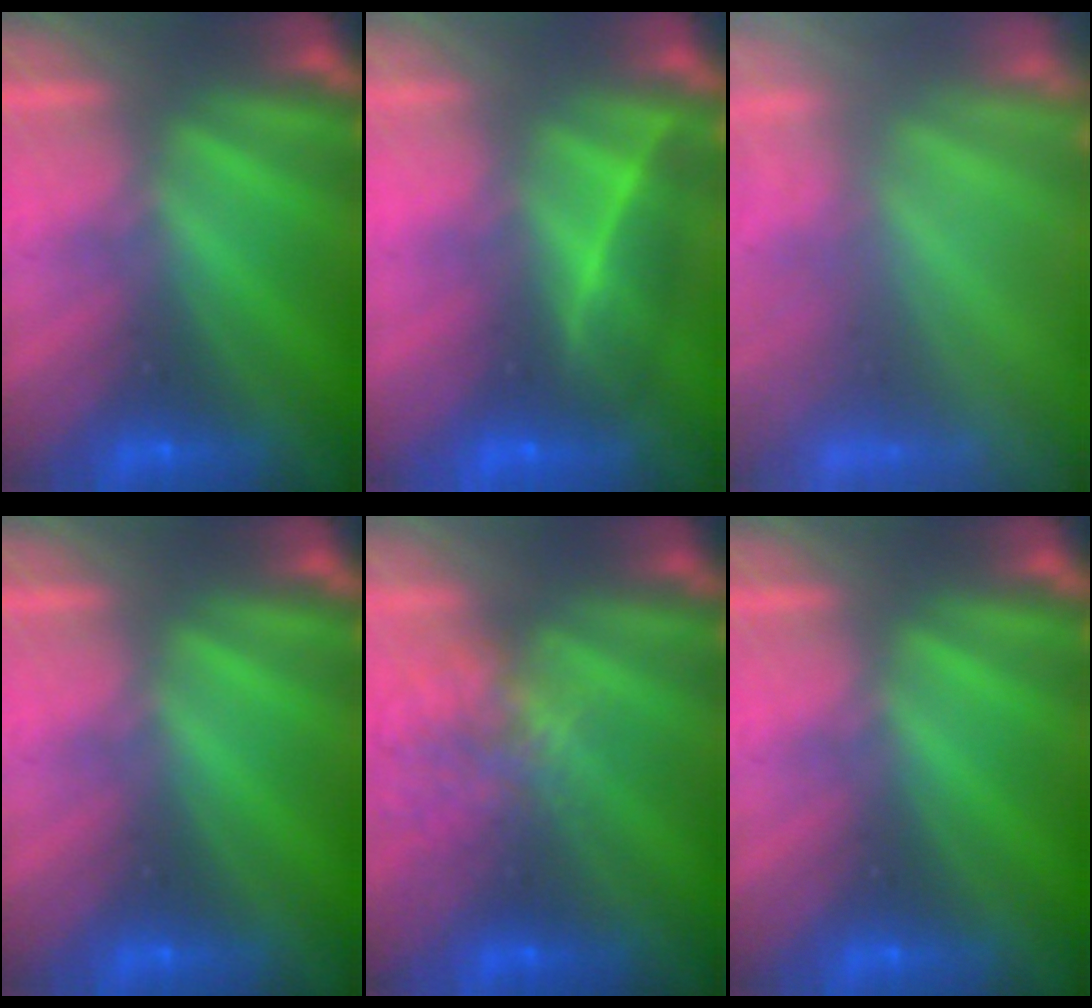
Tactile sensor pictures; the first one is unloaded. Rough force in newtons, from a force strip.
{"total": 1.9}
{"total": 7.1}
{"total": 0.0}
{"total": 4.5}
{"total": 0.0}